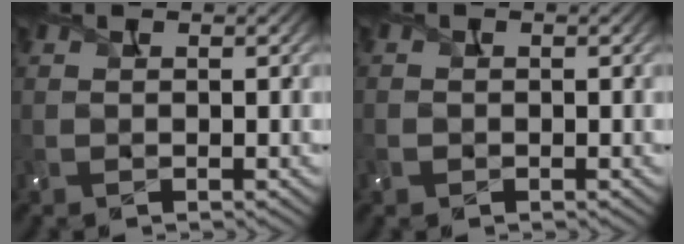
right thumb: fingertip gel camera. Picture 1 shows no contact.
{"total": 0.8, "force": [-0.5, 0.7, 0.1], "torque": [-0.001, -0.006, -0.010]}